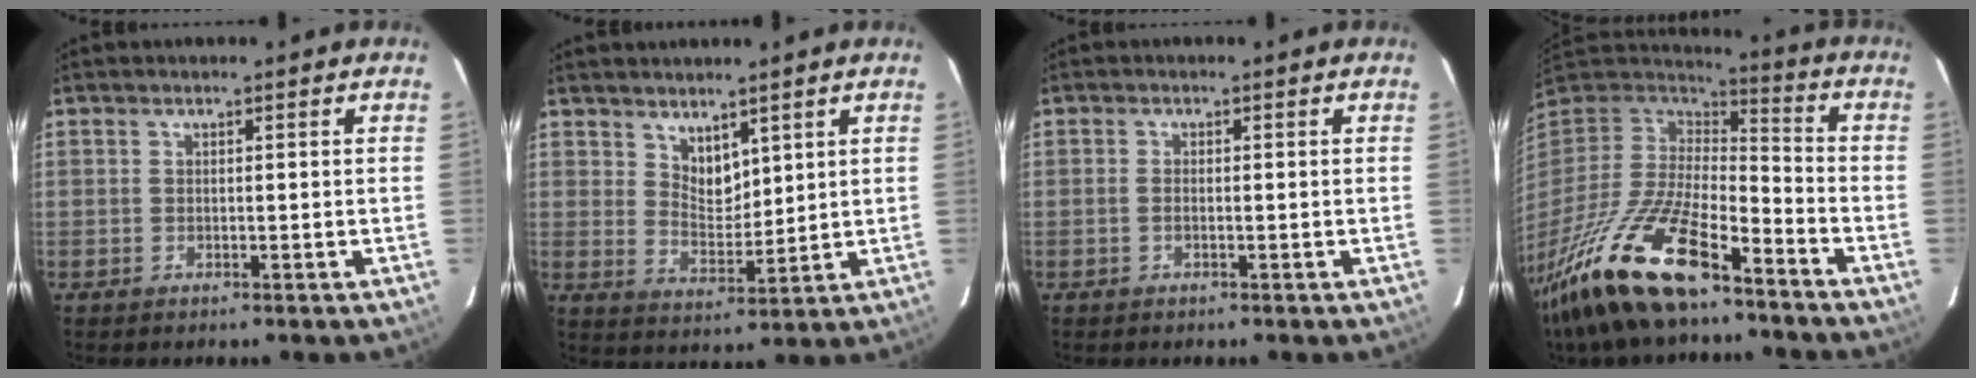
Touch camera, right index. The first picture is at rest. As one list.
[{"total": 5.4, "force": [3.9, 2.9, 2.3], "torque": [-0.029, -0.003, 0.076]}, {"total": 0.9, "force": [-0.2, 0.5, 0.7], "torque": [-0.016, 0.001, -0.006]}, {"total": 24.5, "force": [-17.0, 7.7, 15.9], "torque": [-0.323, -0.047, -0.302]}]